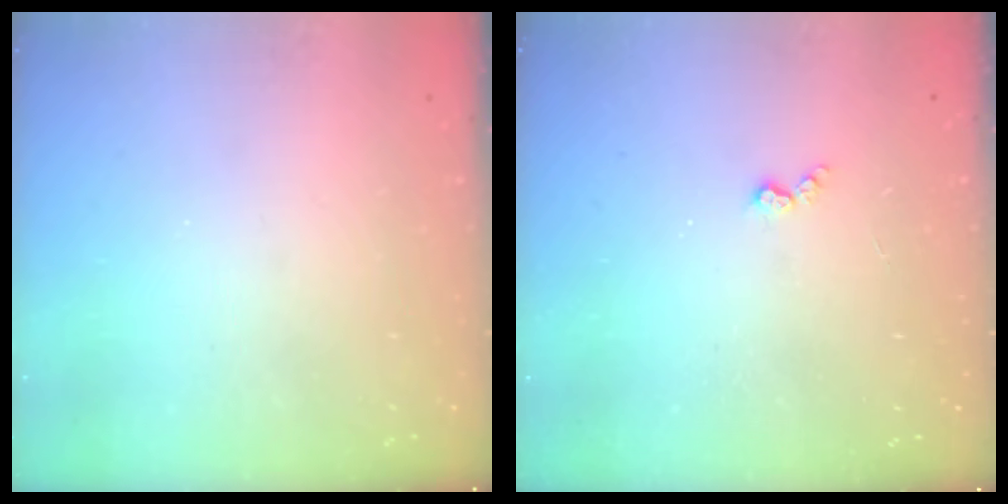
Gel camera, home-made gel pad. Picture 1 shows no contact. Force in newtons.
{"total": 2.9, "press": 2.9, "slide": 0.5}